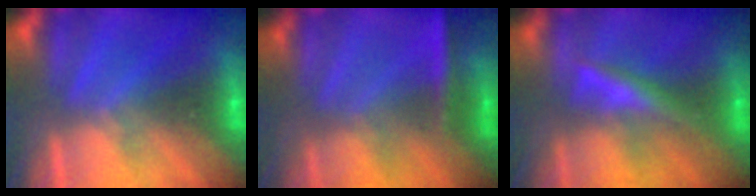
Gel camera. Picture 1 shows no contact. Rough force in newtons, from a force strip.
{"total": 3.0}
{"total": 2.4}